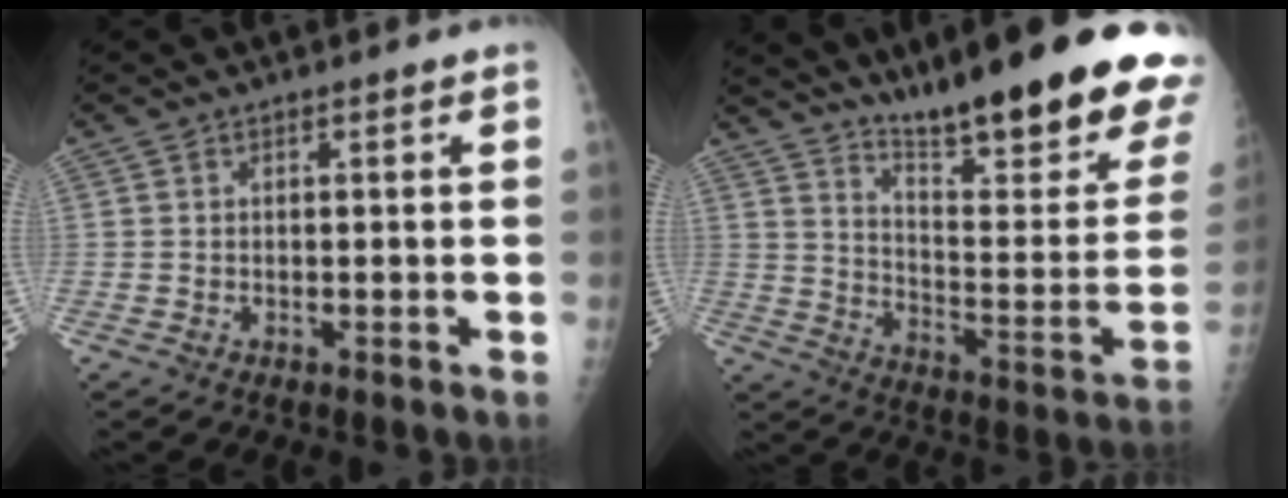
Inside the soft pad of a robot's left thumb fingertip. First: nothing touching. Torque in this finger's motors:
{"motor_torque": [1.63, 1.60, 1.49, -1.27, 0.13]}